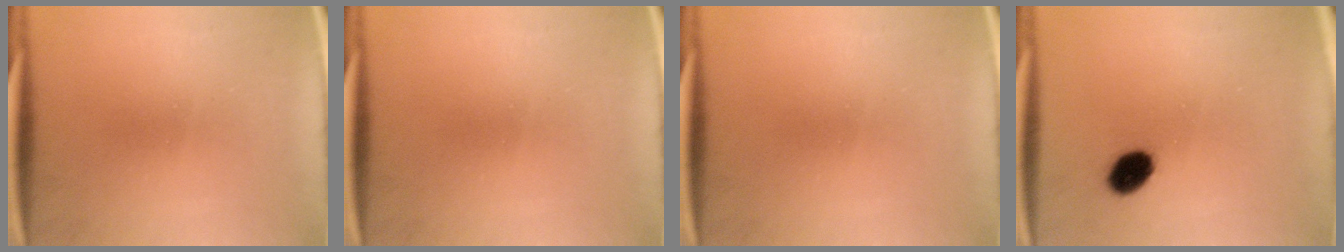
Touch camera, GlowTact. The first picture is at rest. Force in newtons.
{"total": 0.0}
{"total": 0.0}
{"total": 5.8}